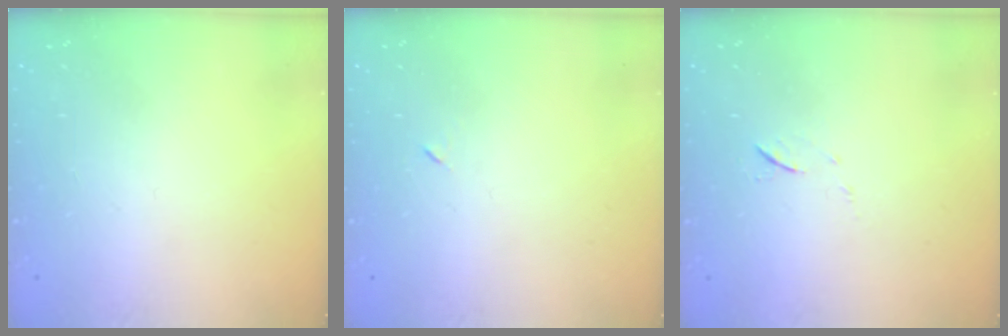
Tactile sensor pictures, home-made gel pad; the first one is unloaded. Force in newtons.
{"total": 3.3, "press": 3.2, "slide": 0.7}
{"total": 5.2, "press": 5.1, "slide": 0.7}